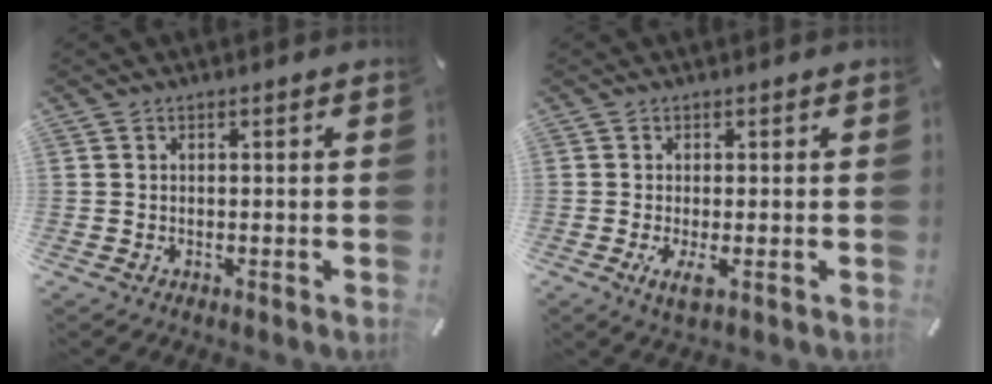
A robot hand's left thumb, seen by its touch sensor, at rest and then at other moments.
{"total": 3.5, "force": [-0.6, 0.9, 3.4], "torque": [-0.068, -0.019, -0.015]}